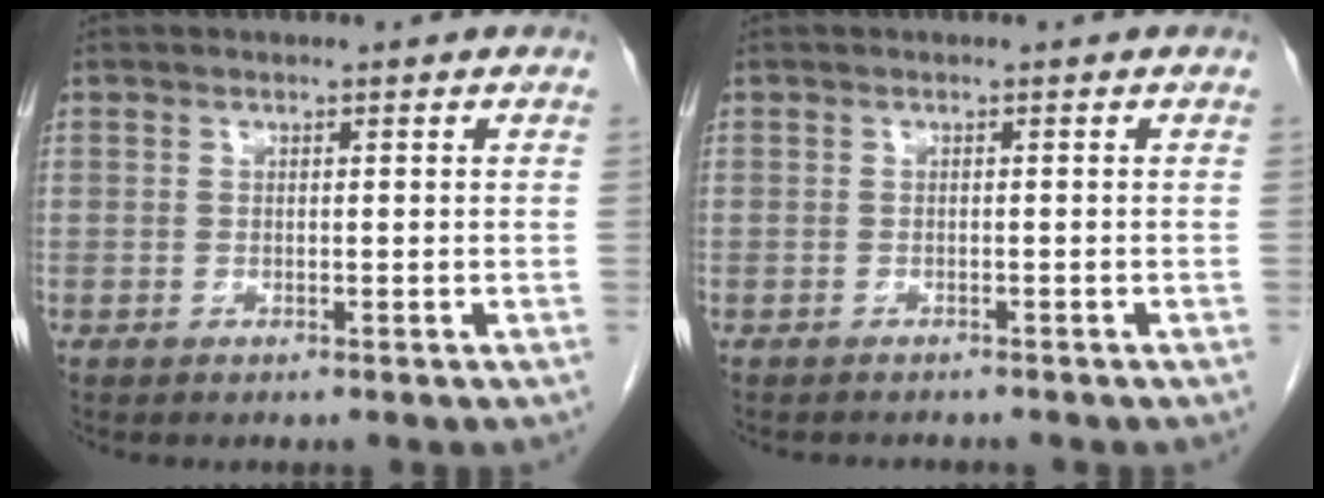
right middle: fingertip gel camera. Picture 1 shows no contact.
{"total": 2.4, "force": [-2.2, 0.6, 0.5], "torque": [-0.010, -0.006, -0.026]}